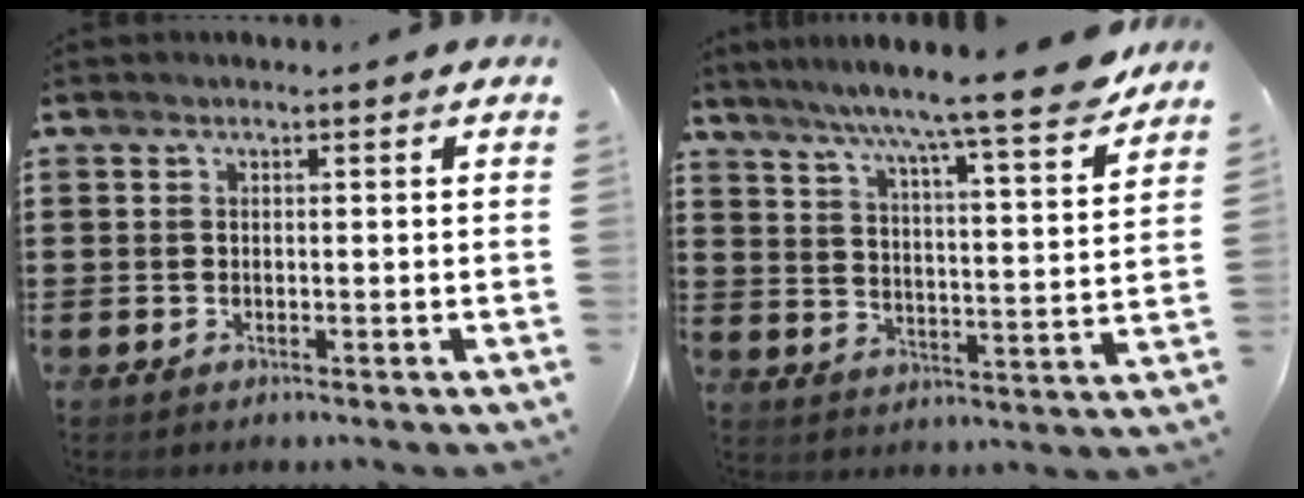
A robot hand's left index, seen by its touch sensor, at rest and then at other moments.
{"total": 8.8, "force": [7.6, -0.9, 4.3], "torque": [-0.096, -0.059, 0.118]}